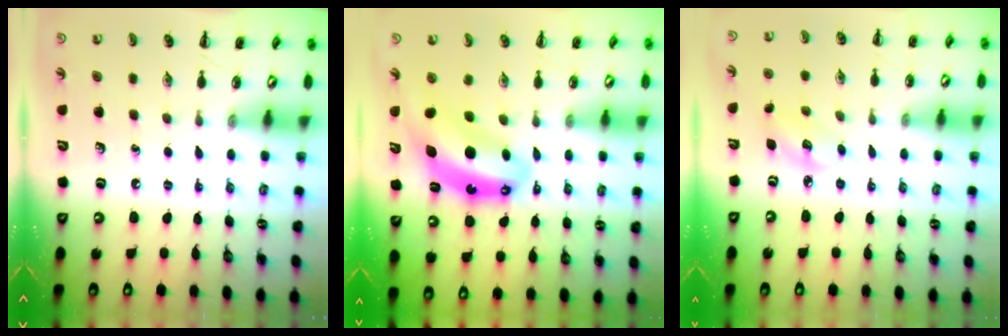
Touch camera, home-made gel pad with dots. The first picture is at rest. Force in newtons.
{"total": 8.9, "press": 8.6, "slide": 2.2}
{"total": 3.9, "press": 3.8, "slide": 0.8}